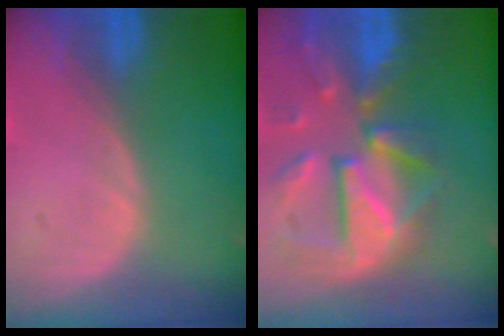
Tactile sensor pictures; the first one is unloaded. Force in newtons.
{"total": 12.1, "press": 10.6, "slide": 5.9}